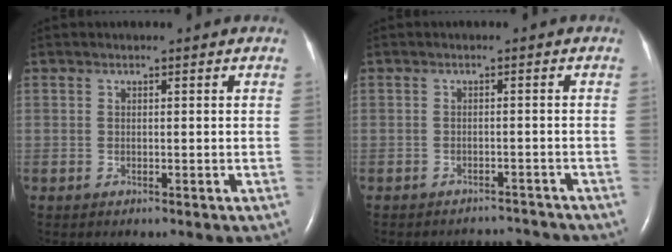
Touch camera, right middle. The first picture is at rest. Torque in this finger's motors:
{"motor_torque": [-0.05, -0.06, -0.12, -0.03]}